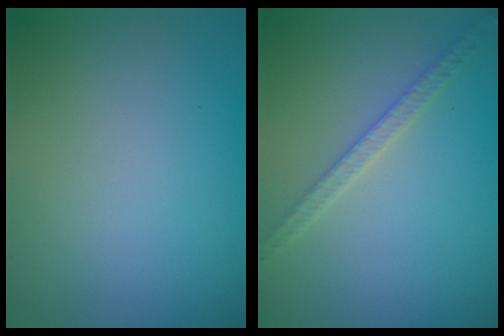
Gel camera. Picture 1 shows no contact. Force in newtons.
{"total": 2.1, "press": 2.0, "slide": 0.6}